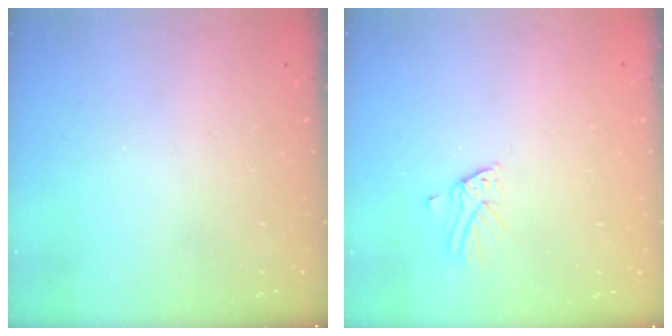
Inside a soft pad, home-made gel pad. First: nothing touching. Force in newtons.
{"total": 1.7, "press": 1.7, "slide": 0.1}